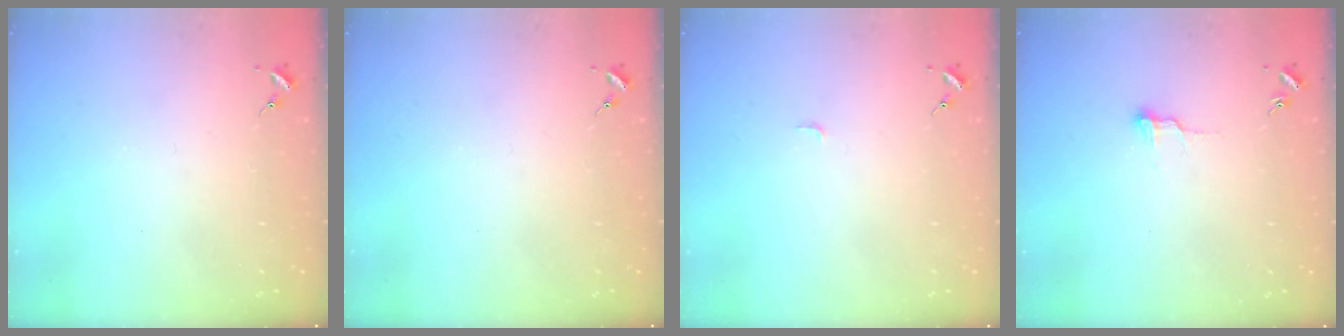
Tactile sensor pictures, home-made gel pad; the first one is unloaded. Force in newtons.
{"total": 0.0}
{"total": 2.8, "press": 2.8, "slide": 0.3}
{"total": 5.9, "press": 5.9, "slide": 0.4}